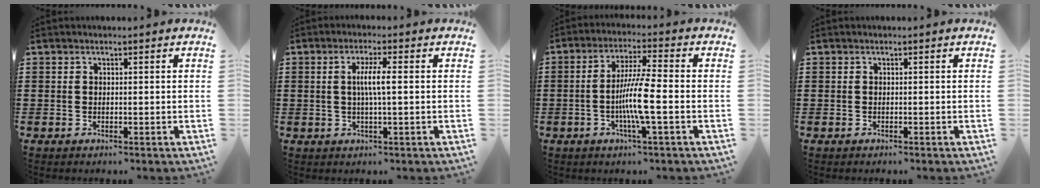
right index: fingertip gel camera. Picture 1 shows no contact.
{"total": 3.8, "force": [0.1, 0.2, 3.8], "torque": [-0.071, -0.002, -0.001]}
{"total": 7.9, "force": [-1.8, 0.4, 7.6], "torque": [-0.158, -0.015, -0.042]}
{"total": 0.0}